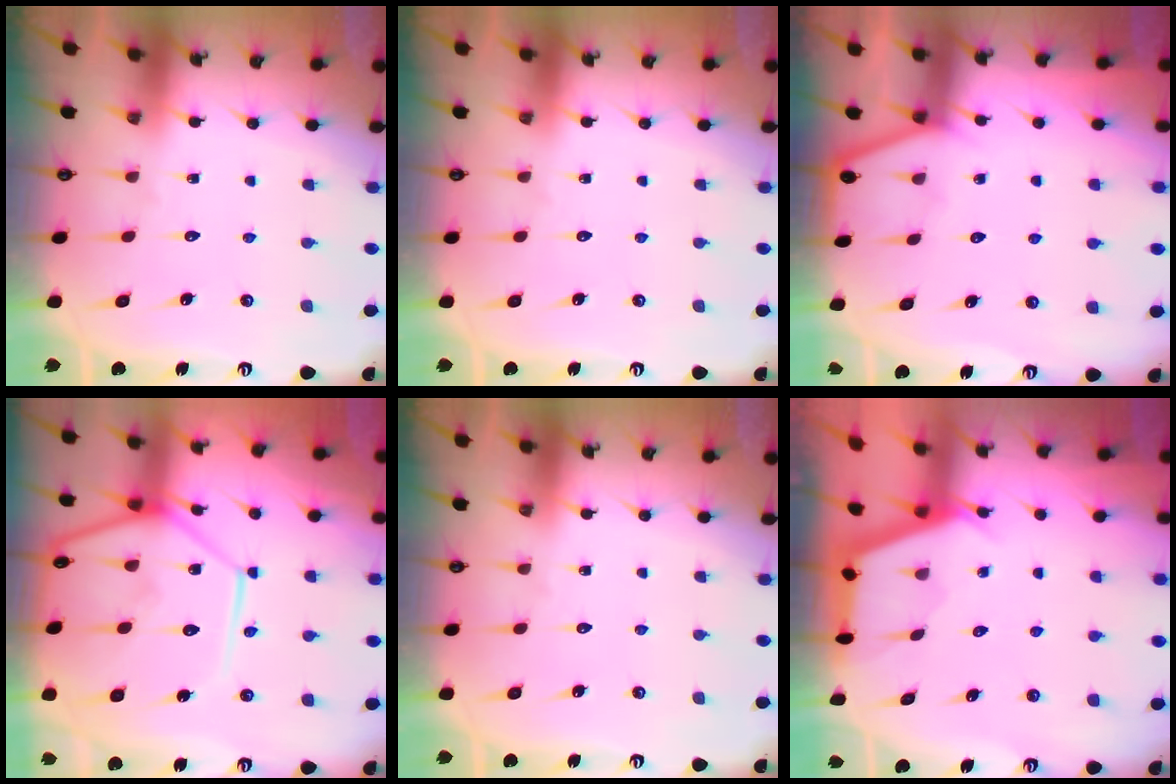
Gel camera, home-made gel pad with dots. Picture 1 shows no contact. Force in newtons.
{"total": 0.0}
{"total": 2.6, "press": 2.6, "slide": 0.3}
{"total": 16.3, "press": 16.2, "slide": 1.4}
{"total": 0.0}
{"total": 2.8, "press": 2.8, "slide": 0.3}